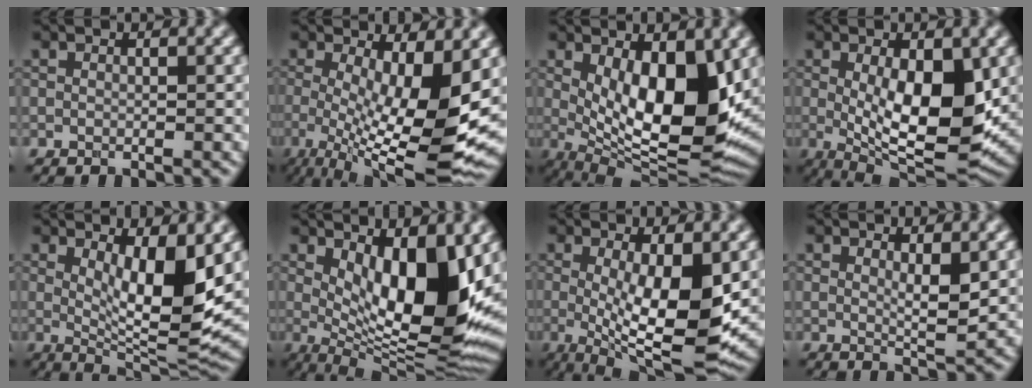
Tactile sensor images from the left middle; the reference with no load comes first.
{"total": 11.8, "force": [-0.9, 3.5, 11.2], "torque": [-0.172, -0.021, -0.009]}
{"total": 11.7, "force": [1.7, 4.5, 10.6], "torque": [-0.155, -0.020, 0.033]}
{"total": 10.4, "force": [-0.2, 3.9, 9.6], "torque": [-0.153, -0.018, 0.005]}
{"total": 8.8, "force": [1.6, 2.6, 8.2], "torque": [-0.125, -0.024, 0.036]}
{"total": 12.7, "force": [2.5, 4.7, 11.5], "torque": [-0.151, -0.022, 0.043]}
{"total": 10.2, "force": [-0.6, 3.0, 9.8], "torque": [-0.163, -0.026, -0.003]}
{"total": 2.6, "force": [0.8, 0.5, 2.4], "torque": [-0.041, -0.009, 0.016]}